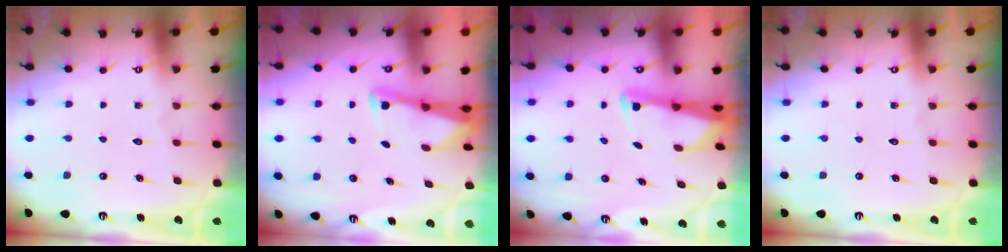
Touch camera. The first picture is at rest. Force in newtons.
{"total": 2.8, "press": 2.8, "slide": 0.2}
{"total": 2.4, "press": 2.3, "slide": 0.5}
{"total": 0.0}